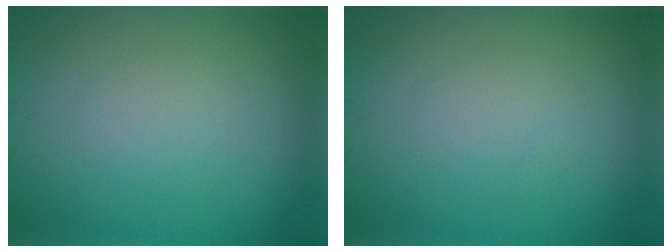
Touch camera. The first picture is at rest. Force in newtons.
{"total": 0.0}